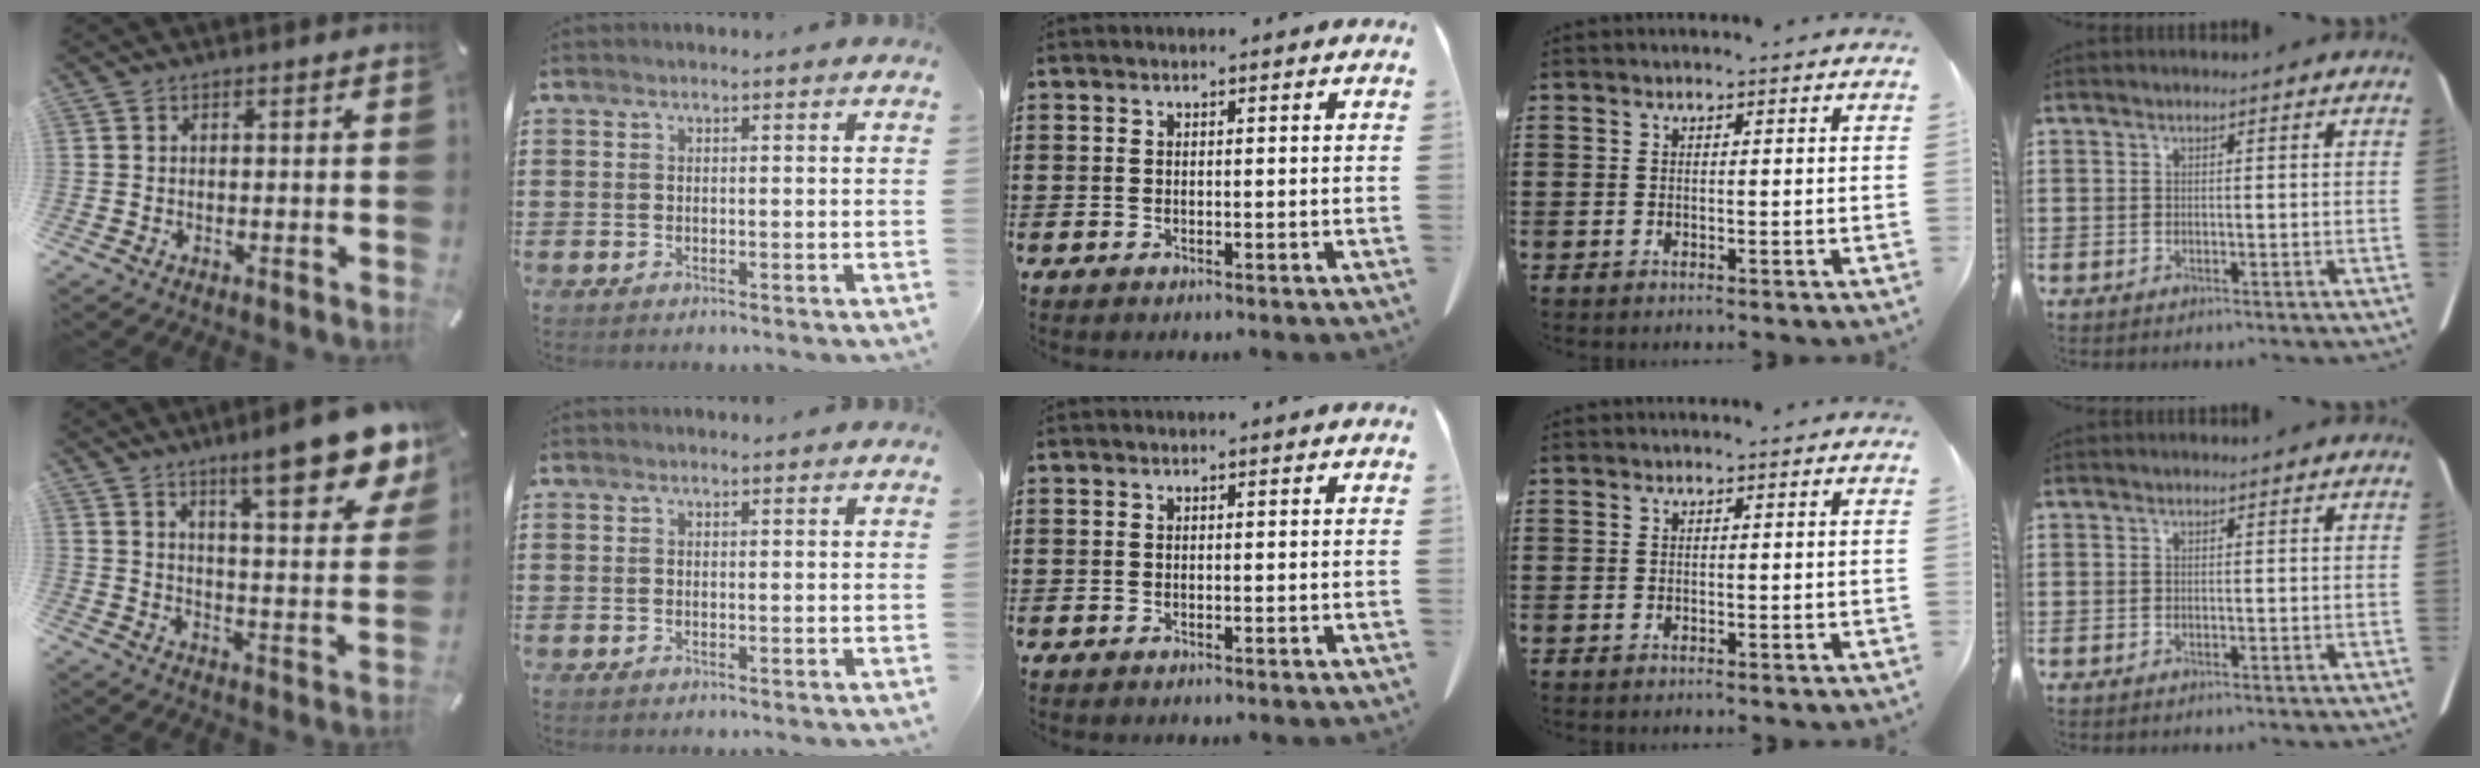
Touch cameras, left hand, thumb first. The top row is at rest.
{"thumb": {"total": 15.3, "force": [11.4, 3.5, 9.7], "torque": [-0.137, -0.080, 0.185]}}